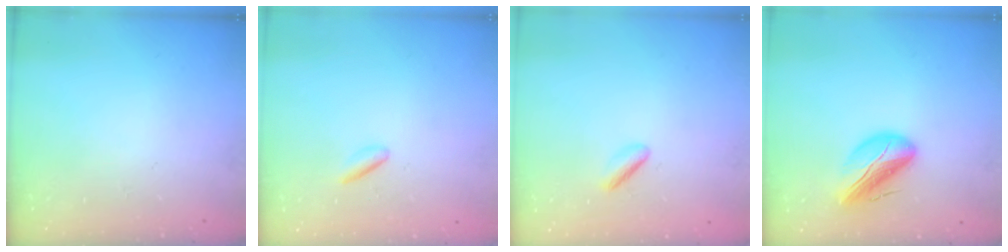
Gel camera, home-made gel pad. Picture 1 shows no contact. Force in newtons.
{"total": 1.6, "press": 1.5, "slide": 0.7}
{"total": 2.3, "press": 2.0, "slide": 1.1}
{"total": 13.4, "press": 13.0, "slide": 3.2}